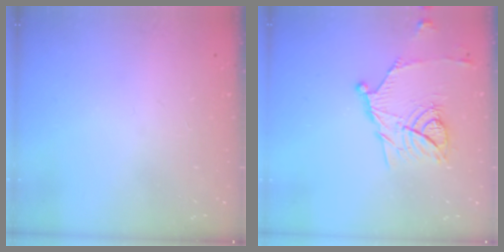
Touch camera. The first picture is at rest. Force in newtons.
{"total": 14.1, "press": 14.1, "slide": 0.2}